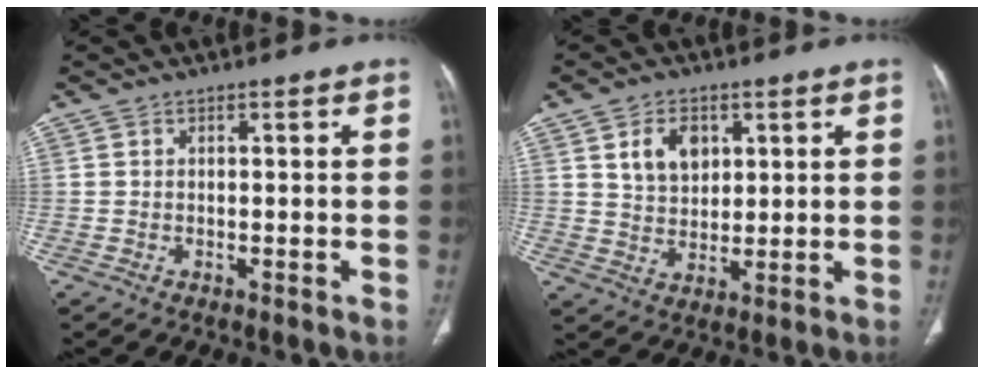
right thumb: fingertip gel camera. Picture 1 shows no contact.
{"total": 7.4, "force": [3.0, 5.2, 4.4], "torque": [-0.052, -0.018, 0.057]}